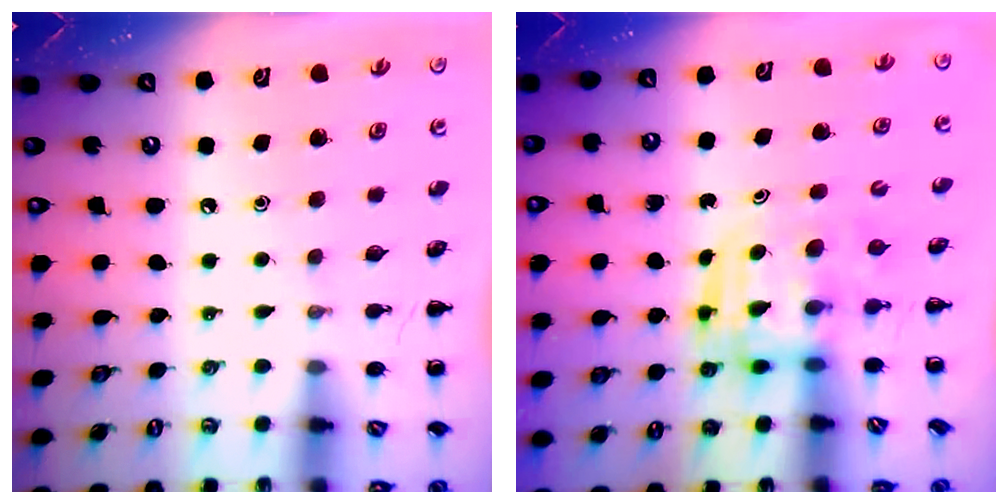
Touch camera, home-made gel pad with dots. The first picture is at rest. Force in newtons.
{"total": 3.0, "press": 3.0, "slide": 0.3}